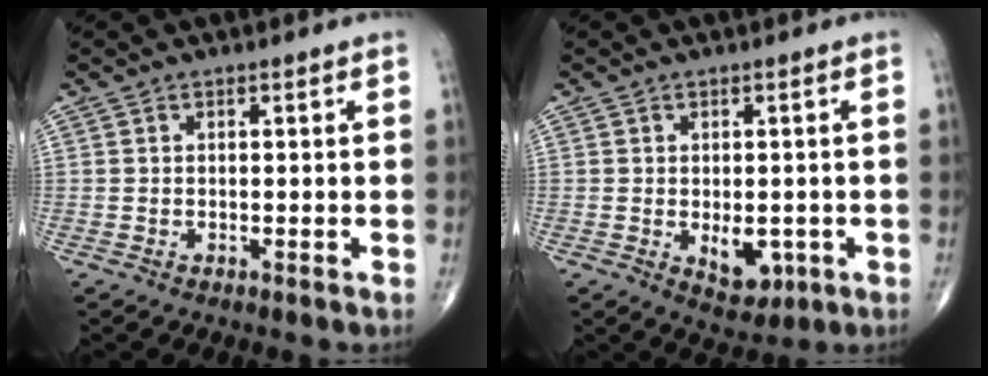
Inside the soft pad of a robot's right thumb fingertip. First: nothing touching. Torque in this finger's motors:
{"motor_torque": [1.35, 1.07, 0.61, -0.35, 0.11]}